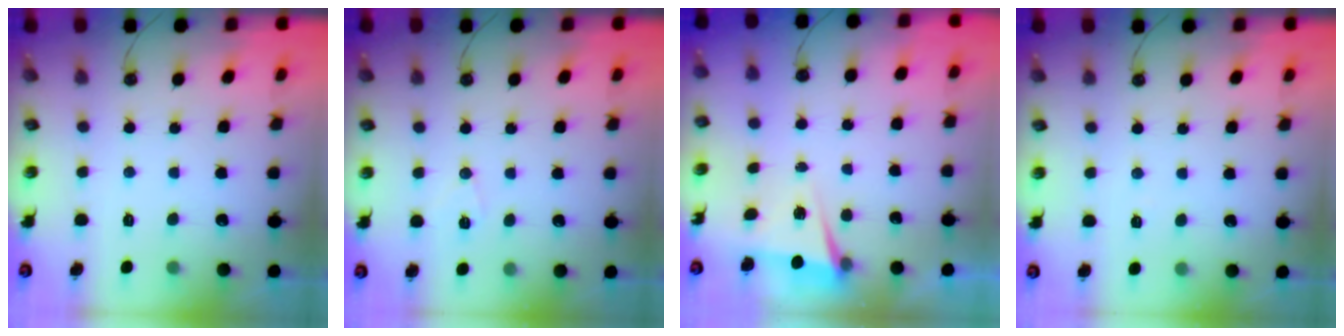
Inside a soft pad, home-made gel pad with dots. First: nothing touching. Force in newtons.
{"total": 6.1, "press": 4.9, "slide": 3.6}
{"total": 2.0, "press": 1.7, "slide": 1.0}
{"total": 3.5, "press": 3.3, "slide": 1.3}